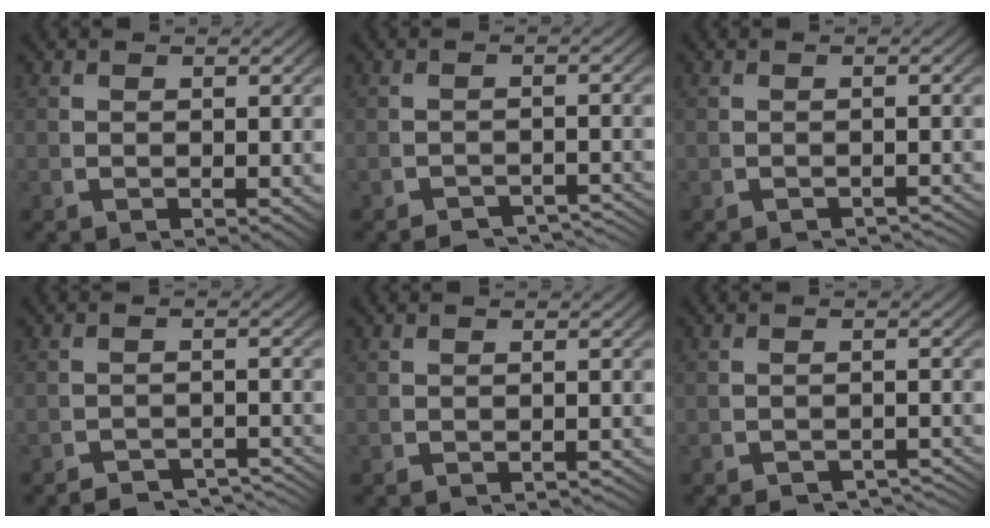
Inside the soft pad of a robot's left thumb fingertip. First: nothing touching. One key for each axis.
{"total": 4.2, "fx": -3.6, "fy": 1.5, "fz": 1.5, "tx": -0.011, "ty": -0.015, "tz": -0.054}
{"total": 2.5, "fx": -2.5, "fy": 0.4, "fz": 0.4, "tx": 0.000, "ty": -0.002, "tz": -0.035}
{"total": 4.6, "fx": -3.8, "fy": 1.7, "fz": 1.8, "tx": -0.015, "ty": -0.016, "tz": -0.061}
{"total": 1.5, "fx": -1.4, "fy": 0.3, "fz": 0.2, "tx": 0.000, "ty": 0.000, "tz": -0.021}
{"total": 3.8, "fx": -3.4, "fy": 1.2, "fz": 1.3, "tx": -0.008, "ty": -0.011, "tz": -0.049}